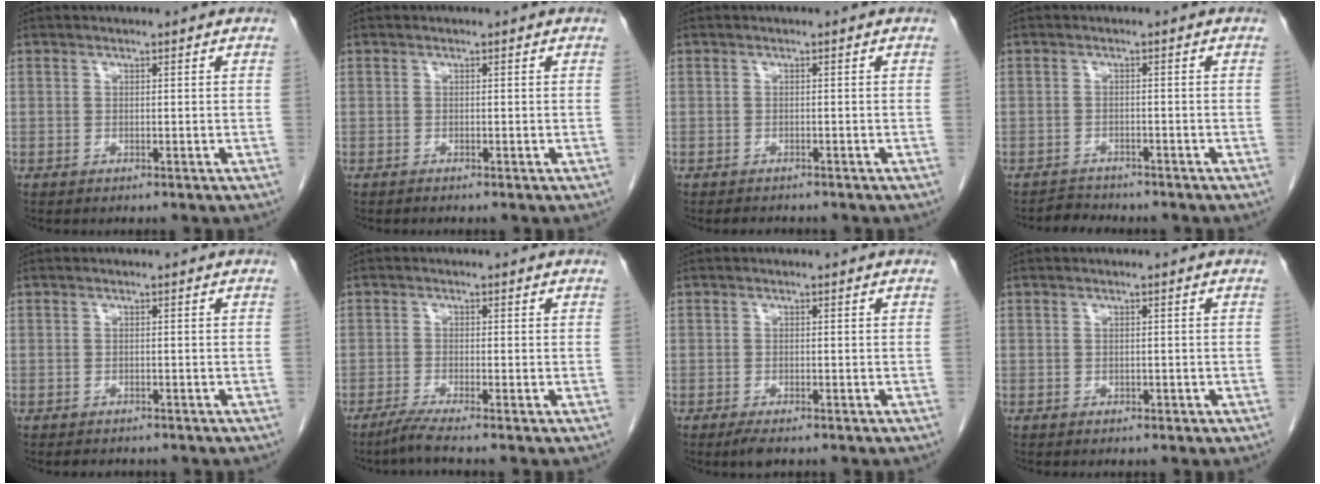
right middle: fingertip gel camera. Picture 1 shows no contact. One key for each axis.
{"total": 0.0}
{"total": 1.9, "fx": -1.7, "fy": 0.7, "fz": 0.5, "tx": -0.010, "ty": -0.004, "tz": -0.020}
{"total": 2.5, "fx": -2.4, "fy": 0.6, "fz": -0.4, "tx": 0.004, "ty": -0.006, "tz": -0.039}
{"total": 2.0, "fx": -1.7, "fy": 0.8, "fz": 0.6, "tx": -0.011, "ty": -0.003, "tz": -0.018}
{"total": 2.8, "fx": -2.1, "fy": -0.7, "fz": 1.7, "tx": -0.042, "ty": -0.010, "tz": -0.047}
{"total": 1.9, "fx": -1.3, "fy": 0.5, "fz": 1.3, "tx": -0.027, "ty": -0.005, "tz": -0.020}
{"total": 0.5, "fx": -0.2, "fy": 0.4, "fz": 0.3, "tx": -0.005, "ty": 0.001, "tz": 0.000}